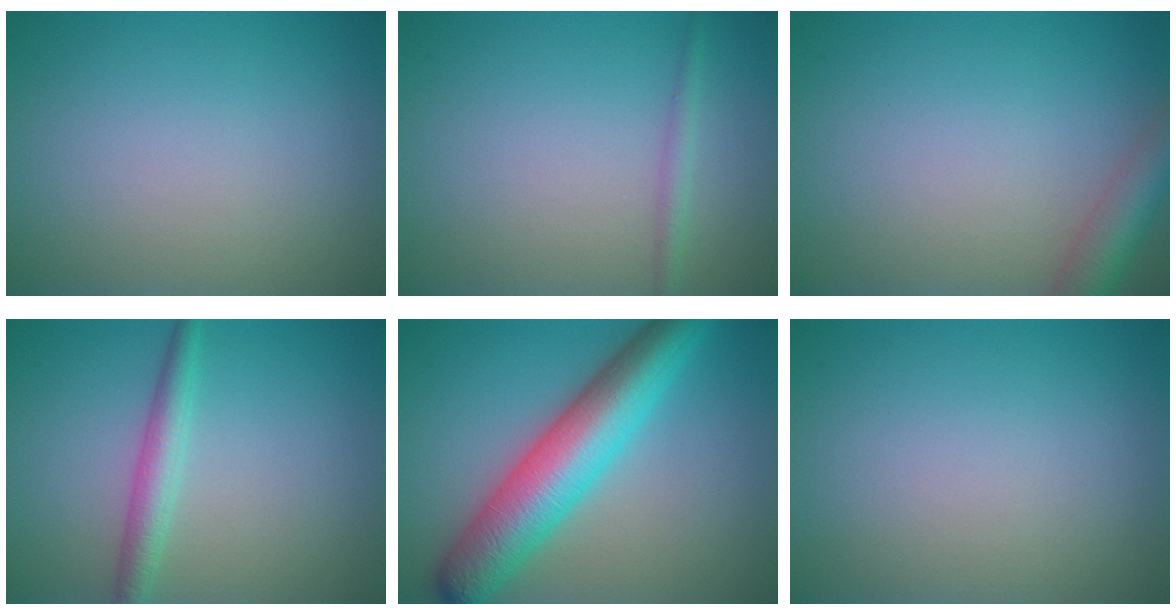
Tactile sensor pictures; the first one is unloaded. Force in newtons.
{"total": 1.3, "press": 1.3, "slide": 0.0}
{"total": 3.9, "press": 3.9, "slide": 0.2}
{"total": 2.7, "press": 2.7, "slide": 0.0}
{"total": 8.9, "press": 8.9, "slide": 0.1}
{"total": 0.0}